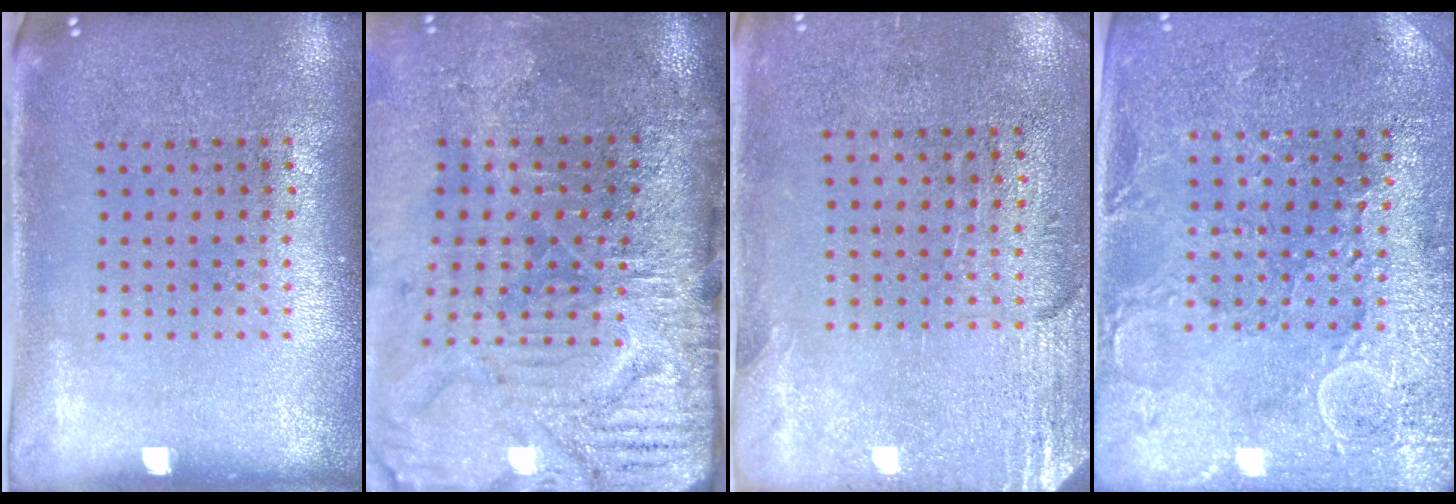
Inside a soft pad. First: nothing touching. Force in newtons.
{"total": 4.9, "press": 4.0, "slide": 2.8}
{"total": 2.8, "press": 2.5, "slide": 1.4}
{"total": 2.9, "press": 2.8, "slide": 0.4}